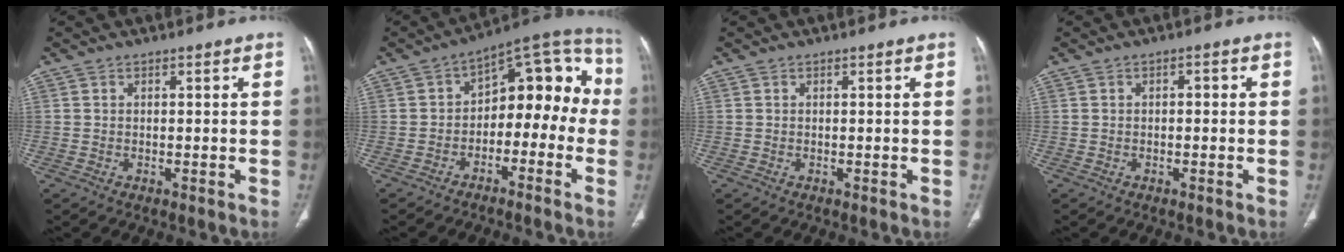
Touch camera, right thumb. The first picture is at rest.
{"total": 15.0, "force": [-2.8, 9.4, 11.3], "torque": [-0.097, 0.079, -0.047]}
{"total": 0.0}
{"total": 1.3, "force": [0.0, 0.8, 1.0], "torque": [-0.010, 0.004, -0.004]}